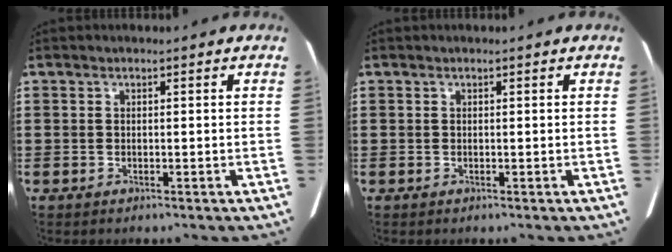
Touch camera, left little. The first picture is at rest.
{"total": 0.0}